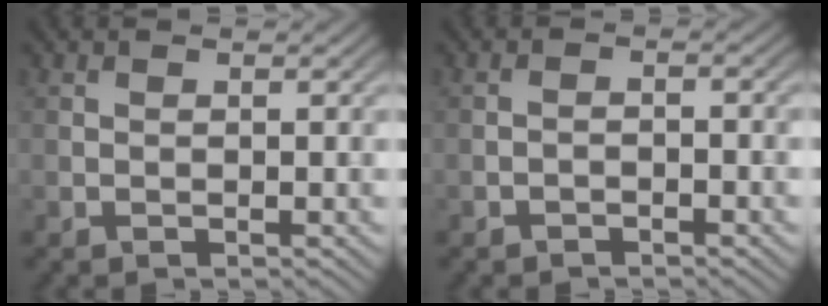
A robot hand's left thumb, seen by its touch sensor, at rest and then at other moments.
{"total": 1.4, "force": [-1.1, 0.3, 0.7], "torque": [-0.013, 0.003, -0.023]}